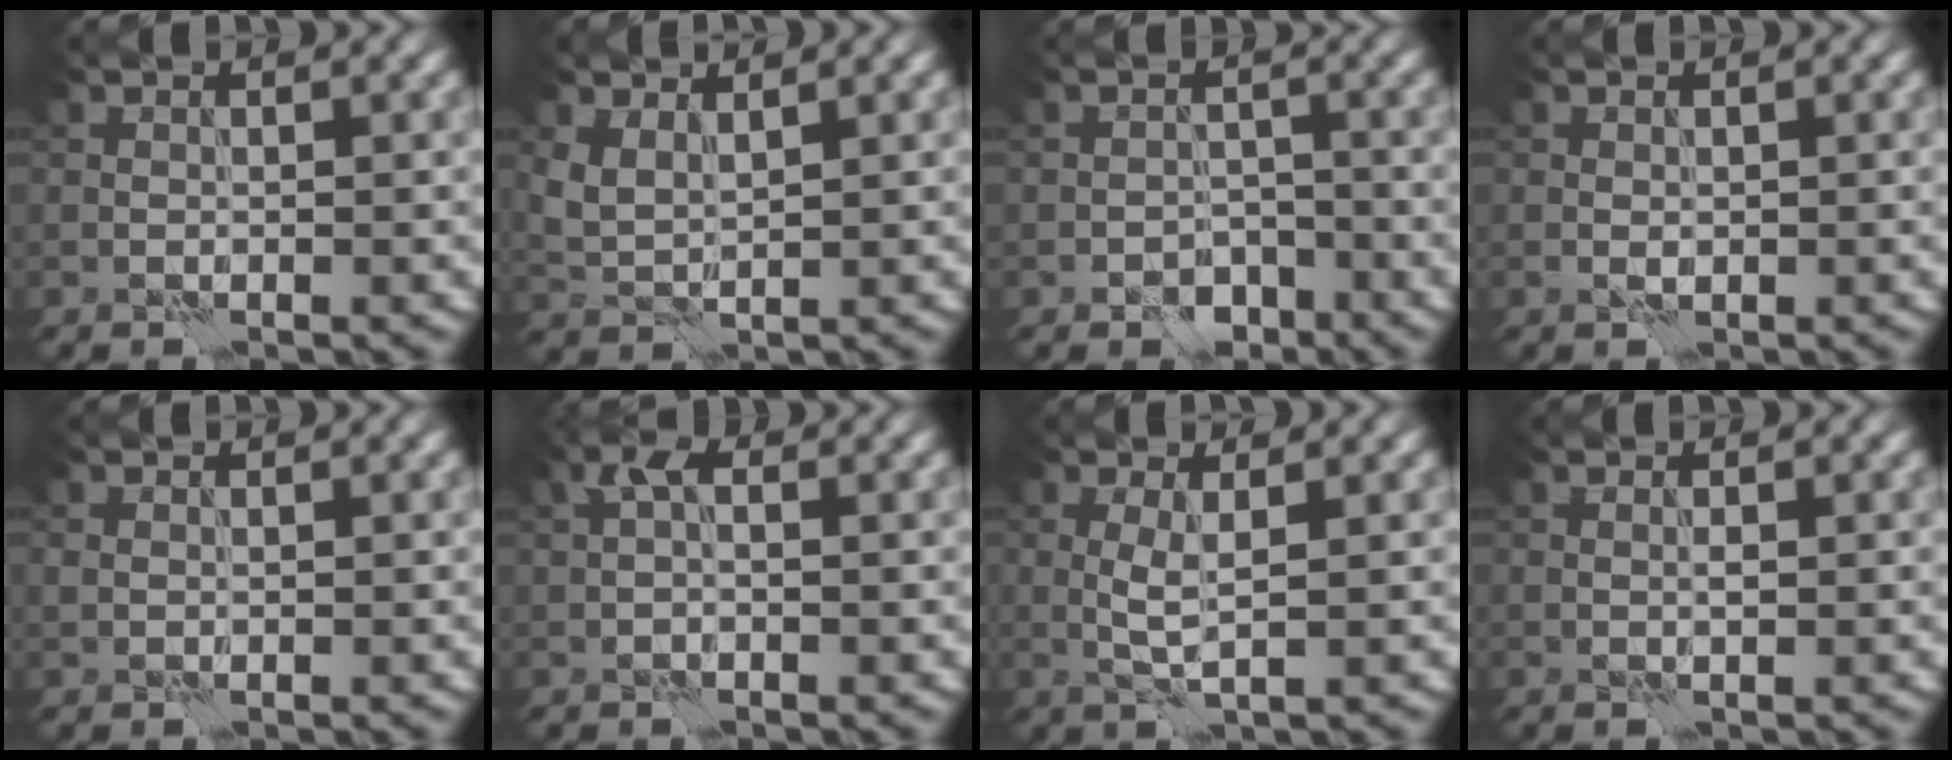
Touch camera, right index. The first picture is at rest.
{"total": 2.6, "force": [1.6, 1.2, 1.7], "torque": [-0.044, 0.000, 0.033]}
{"total": 2.7, "force": [-1.8, 1.6, 1.0], "torque": [-0.008, 0.003, -0.034]}
{"total": 0.7, "force": [-0.1, 0.5, 0.5], "torque": [-0.009, -0.001, -0.002]}
{"total": 0.6, "force": [0.0, 0.5, 0.3], "torque": [-0.005, 0.000, 0.000]}
{"total": 1.5, "force": [0.0, 0.7, 1.4], "torque": [-0.026, 0.006, -0.004]}
{"total": 1.8, "force": [0.3, 0.1, 1.8], "torque": [-0.042, 0.002, 0.004]}
{"total": 0.5, "force": [-0.1, 0.1, 0.5], "torque": [-0.012, 0.000, -0.002]}